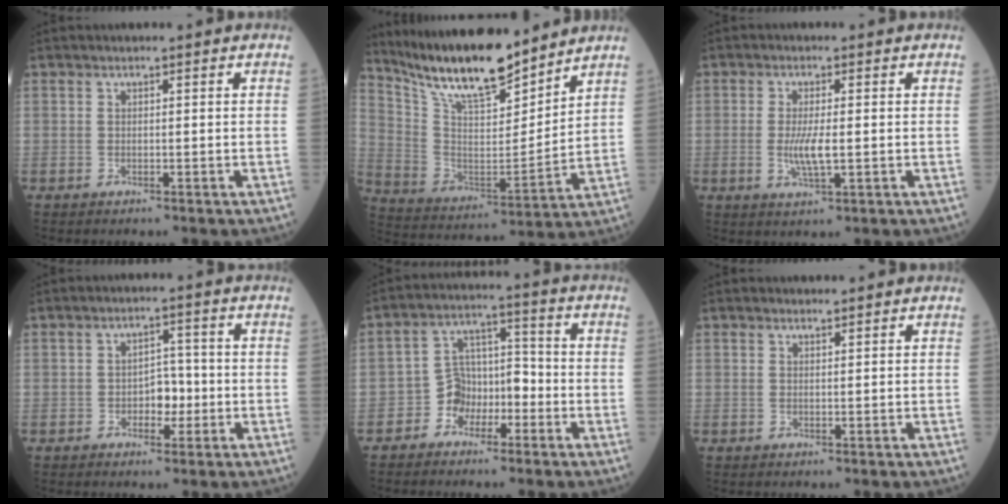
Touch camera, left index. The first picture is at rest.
{"total": 16.7, "force": [14.3, 3.0, 8.0], "torque": [-0.151, -0.002, 0.266]}
{"total": 4.2, "force": [-0.4, 0.8, 4.1], "torque": [-0.089, -0.008, -0.006]}
{"total": 3.8, "force": [-1.0, 2.3, 2.8], "torque": [-0.038, 0.009, -0.017]}
{"total": 5.8, "force": [-3.2, 4.4, 2.1], "torque": [-0.029, 0.022, -0.059]}
{"total": 0.7, "force": [0.6, 0.1, 0.0], "torque": [-0.010, -0.001, 0.011]}